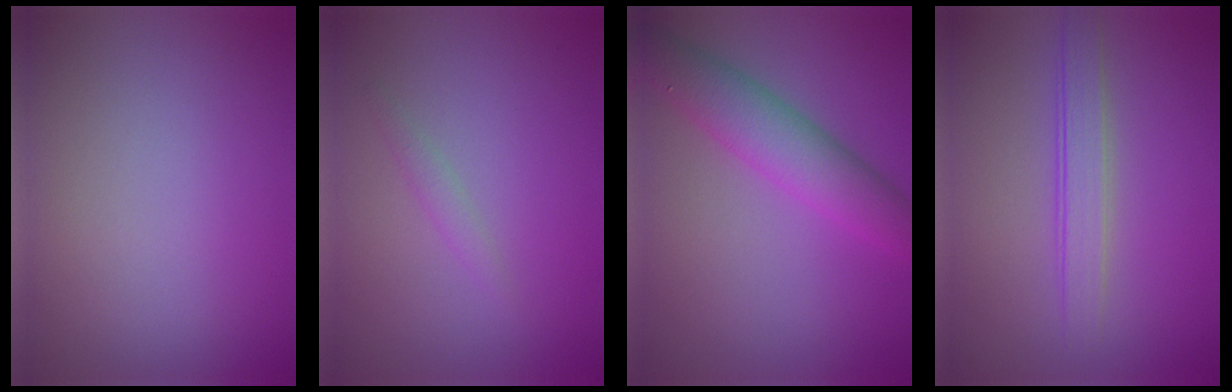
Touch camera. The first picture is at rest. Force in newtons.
{"total": 0.9, "press": 0.8, "slide": 0.0}
{"total": 4.9, "press": 4.9, "slide": 0.0}
{"total": 2.5, "press": 2.5, "slide": 0.2}